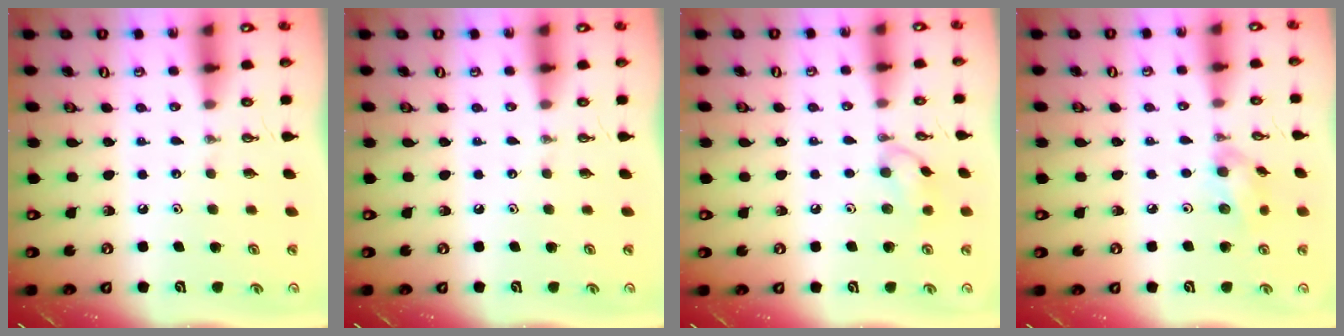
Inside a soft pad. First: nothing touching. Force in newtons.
{"total": 0.0}
{"total": 7.9, "press": 7.9, "slide": 0.4}
{"total": 8.9, "press": 8.6, "slide": 2.3}